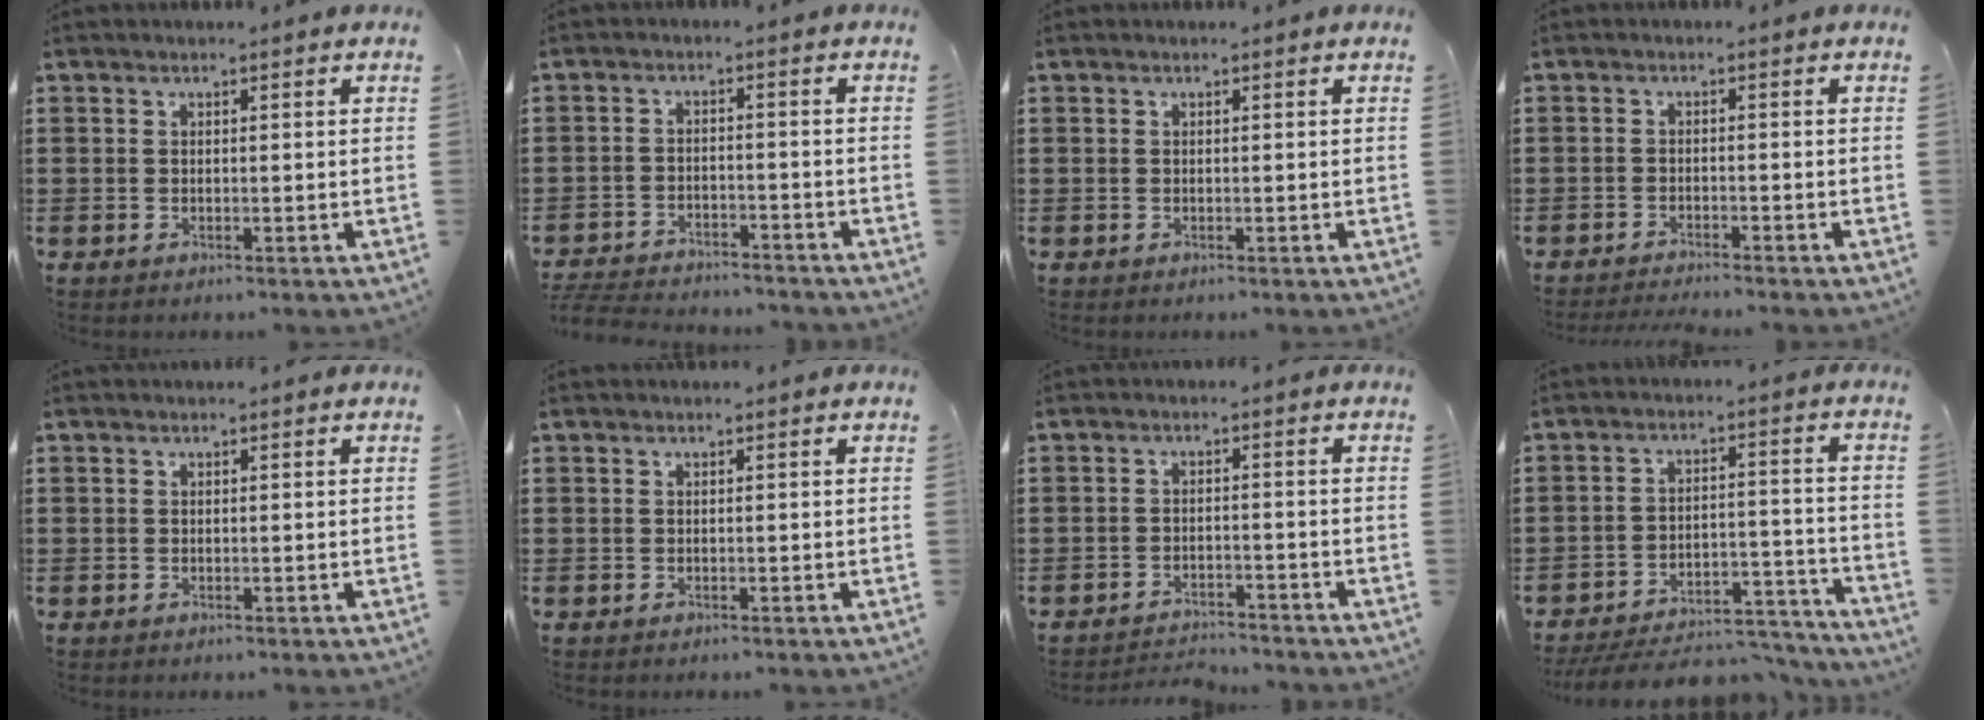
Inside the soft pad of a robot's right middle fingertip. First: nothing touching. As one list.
[{"total": 4.1, "force": [-4.0, 0.4, 0.4], "torque": [-0.013, 0.001, -0.085]}, {"total": 0.0}, {"total": 1.8, "force": [-1.8, -0.1, 0.3], "torque": [-0.006, 0.000, -0.037]}, {"total": 0.0}, {"total": 0.0}, {"total": 2.8, "force": [-2.8, 0.3, 0.1], "torque": [-0.008, 0.001, -0.059]}, {"total": 6.5, "force": [-6.0, 1.3, 2.1], "torque": [-0.041, 0.008, -0.118]}]